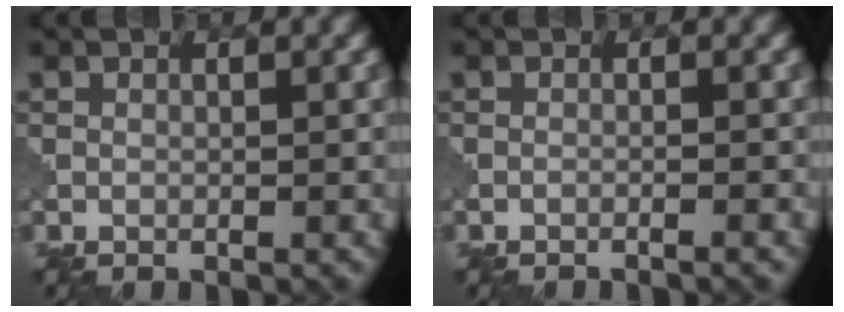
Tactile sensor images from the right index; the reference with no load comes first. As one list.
[{"total": 1.1, "force": [-0.7, 0.2, 0.8], "torque": [-0.011, 0.002, -0.021]}]